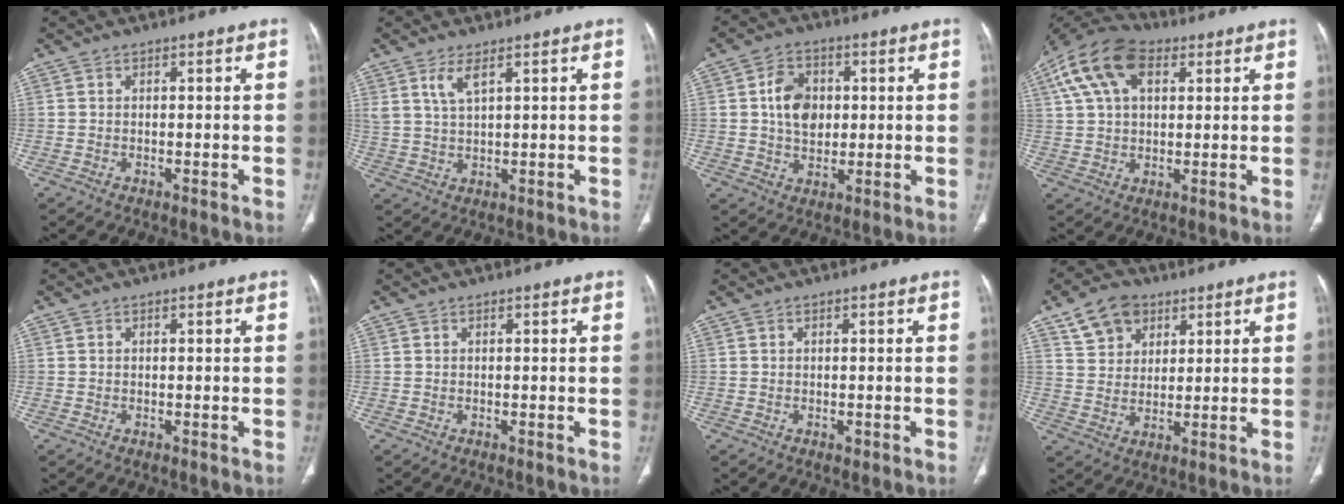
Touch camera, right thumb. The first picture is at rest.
{"total": 4.0, "force": [2.3, 1.1, 3.1], "torque": [-0.070, -0.013, 0.055]}
{"total": 8.6, "force": [1.2, 6.3, 5.6], "torque": [-0.073, -0.001, 0.021]}
{"total": 14.8, "force": [5.8, 8.7, 10.4], "torque": [-0.197, 0.020, 0.102]}
{"total": 0.0}
{"total": 0.0}
{"total": 0.8, "force": [-0.2, 0.6, 0.6], "torque": [-0.009, -0.001, 0.000]}
{"total": 9.0, "force": [5.0, 6.4, 3.9], "torque": [-0.046, -0.014, 0.095]}